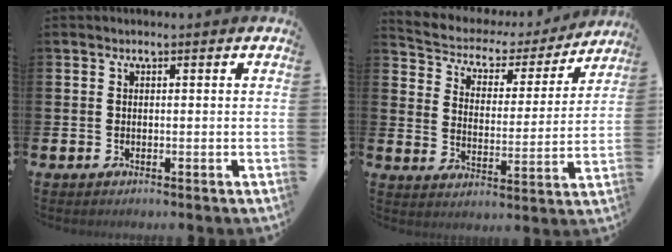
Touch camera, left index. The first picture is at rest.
{"total": 4.4, "force": [3.6, 2.5, 0.7], "torque": [-0.043, -0.027, 0.053]}